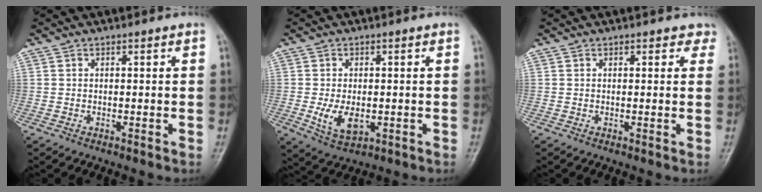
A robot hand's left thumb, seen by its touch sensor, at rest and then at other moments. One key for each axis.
{"total": 6.2, "fx": -1.1, "fy": 3.7, "fz": 4.9, "tx": -0.085, "ty": -0.011, "tz": -0.013}
{"total": 2.0, "fx": 1.3, "fy": 1.3, "fz": 0.8, "tx": 0.017, "ty": -0.002, "tz": 0.007}